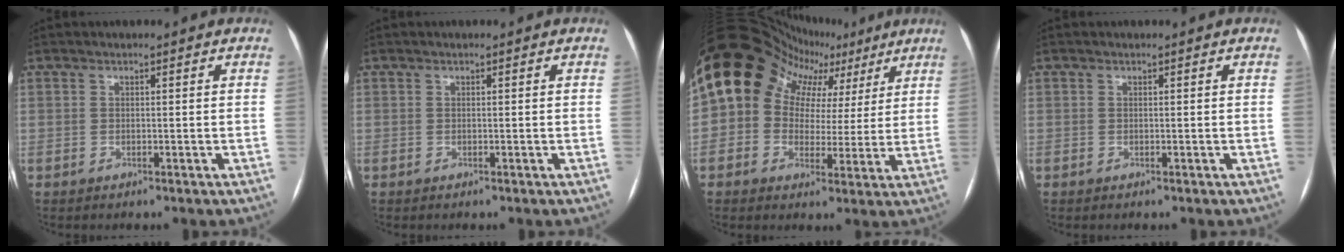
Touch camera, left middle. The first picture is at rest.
{"total": 0.0}
{"total": 15.3, "force": [6.9, 11.8, 6.8], "torque": [-0.088, 0.067, 0.097]}
{"total": 0.0}